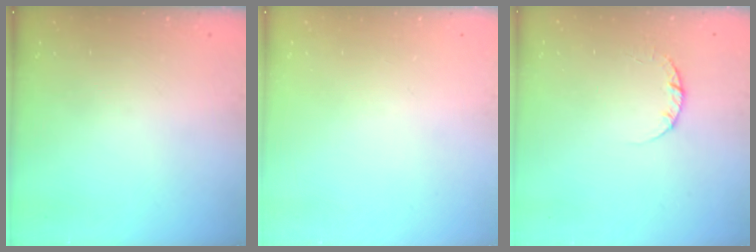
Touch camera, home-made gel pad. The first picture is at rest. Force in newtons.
{"total": 0.0}
{"total": 2.4, "press": 2.4, "slide": 0.3}